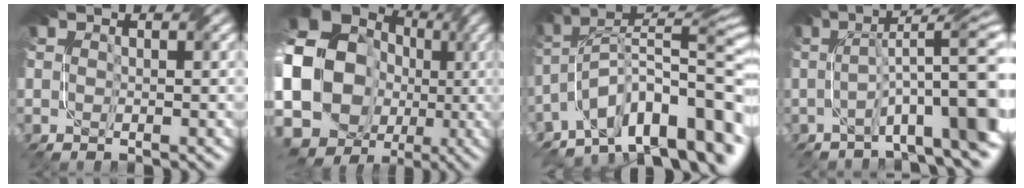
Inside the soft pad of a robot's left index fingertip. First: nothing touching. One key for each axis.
{"total": 18.3, "fx": -1.5, "fy": 16.1, "fz": 8.4, "tx": -0.158, "ty": -0.003, "tz": -0.062}
{"total": 13.0, "fx": -5.9, "fy": 4.7, "fz": 10.6, "tx": -0.156, "ty": 0.039, "tz": -0.102}
{"total": 11.5, "fx": -2.0, "fy": 2.7, "fz": 11.1, "tx": -0.146, "ty": 0.023, "tz": -0.029}